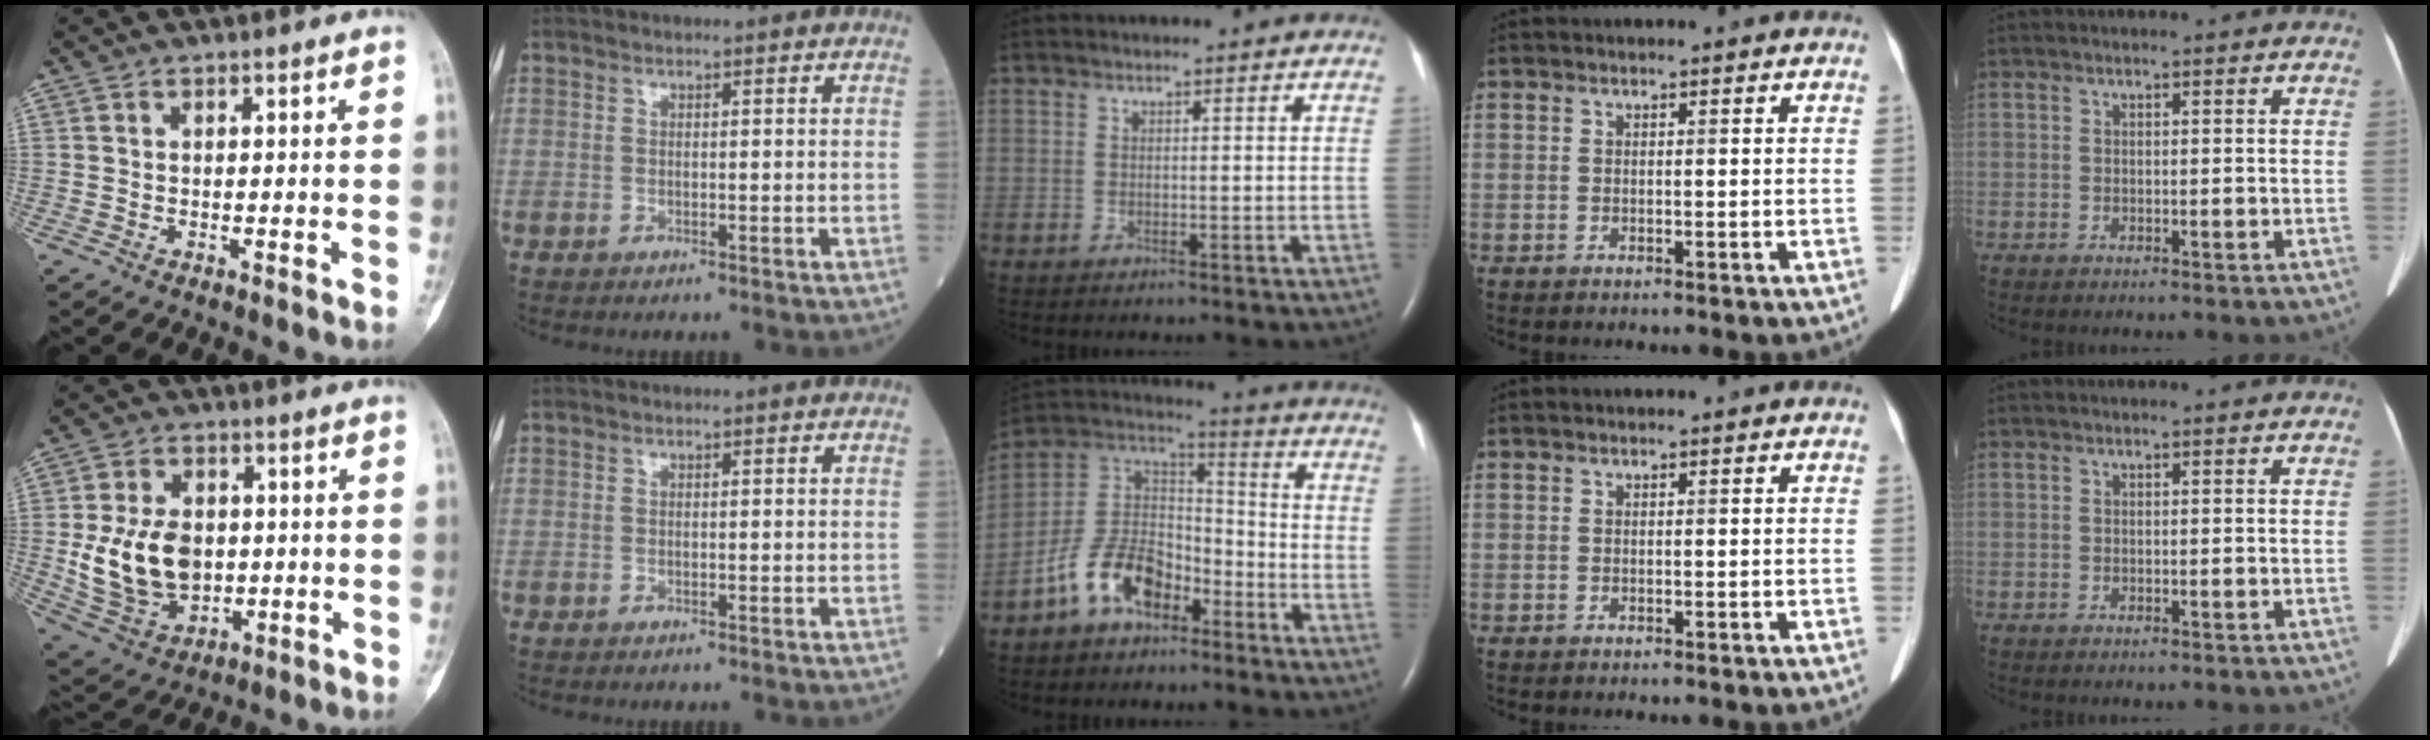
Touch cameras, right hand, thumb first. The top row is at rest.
{"thumb": {"total": 14.6, "force": [-0.2, 10.4, 10.3], "torque": [-0.164, -0.003, 0.015]}, "middle": {"total": 11.7, "force": [-6.9, 6.4, 6.9], "torque": [-0.152, 0.024, -0.133]}}